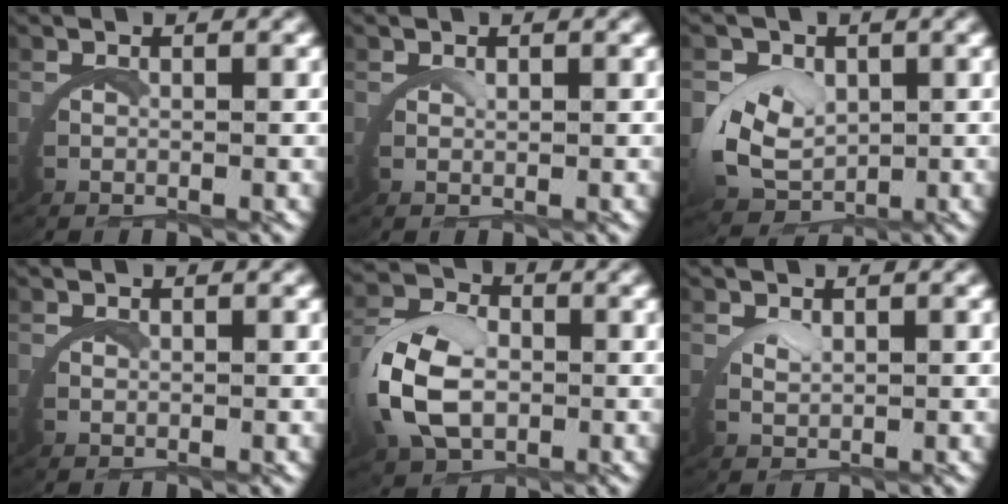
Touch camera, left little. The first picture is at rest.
{"total": 0.9, "force": [0.9, -0.4, 0.1], "torque": [-0.006, -0.002, 0.018]}
{"total": 5.5, "force": [0.5, 4.2, 3.4], "torque": [-0.095, -0.022, 0.018]}
{"total": 0.7, "force": [0.7, 0.0, 0.0], "torque": [-0.007, -0.003, 0.013]}
{"total": 5.9, "force": [0.4, 3.9, 4.5], "torque": [-0.112, 0.004, 0.007]}
{"total": 1.3, "force": [1.2, -0.5, 0.3], "torque": [-0.008, -0.001, 0.026]}